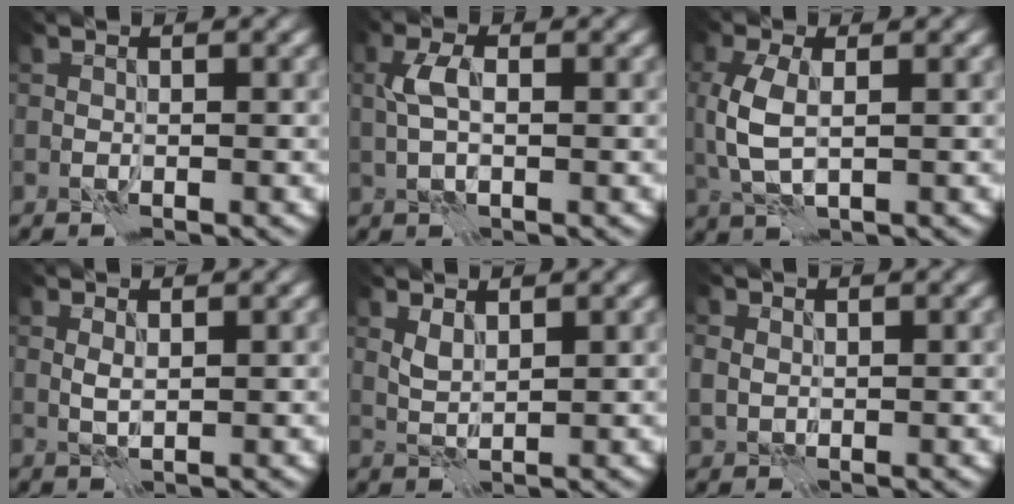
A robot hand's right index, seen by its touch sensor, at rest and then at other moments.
{"total": 2.2, "force": [0.4, 1.1, 1.9], "torque": [-0.041, 0.003, 0.005]}
{"total": 4.2, "force": [0.6, 2.2, 3.5], "torque": [-0.091, -0.001, 0.013]}
{"total": 0.8, "force": [0.6, 0.3, 0.5], "torque": [-0.013, -0.002, 0.011]}
{"total": 1.5, "force": [1.2, 0.5, 0.7], "torque": [-0.022, -0.003, 0.028]}
{"total": 1.7, "force": [0.6, 1.6, 0.4], "torque": [-0.007, -0.004, 0.012]}